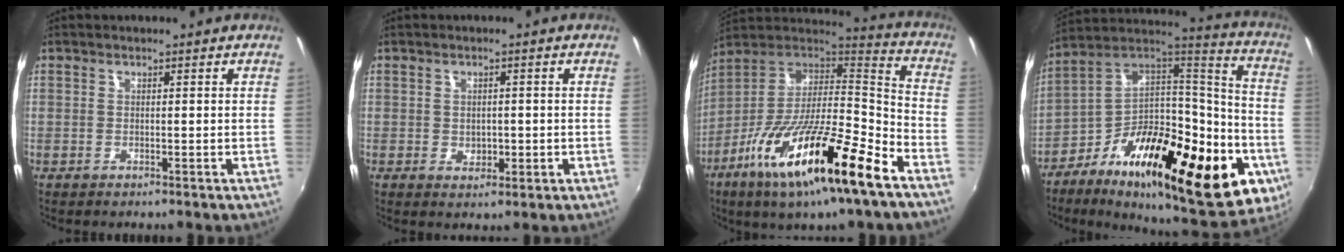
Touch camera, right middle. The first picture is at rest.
{"total": 2.9, "force": [-0.4, 2.2, 1.8], "torque": [-0.028, -0.003, -0.005]}
{"total": 24.5, "force": [-13.2, 4.8, 20.0], "torque": [-0.354, -0.029, -0.242]}
{"total": 35.2, "force": [-14.1, 14.6, 28.8], "torque": [-0.431, 0.014, -0.225]}